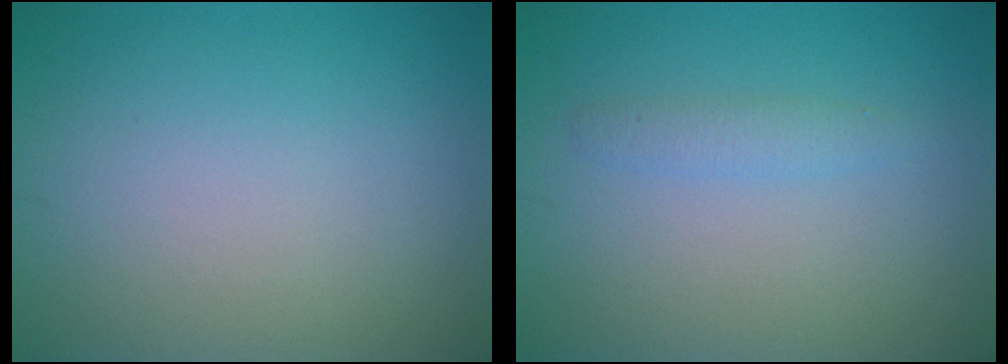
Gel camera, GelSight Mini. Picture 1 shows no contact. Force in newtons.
{"total": 1.3, "press": 1.3, "slide": 0.0}